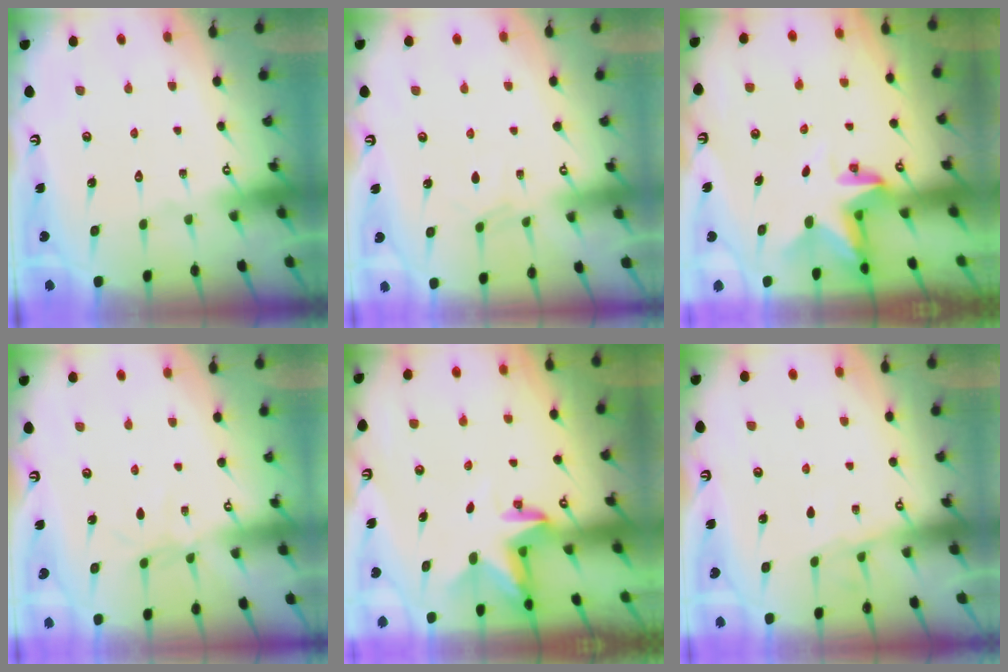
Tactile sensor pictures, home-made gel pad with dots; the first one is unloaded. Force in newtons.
{"total": 4.0, "press": 3.9, "slide": 0.5}
{"total": 2.9, "press": 2.9, "slide": 0.2}
{"total": 4.7, "press": 4.7, "slide": 0.4}
{"total": 2.9, "press": 2.9, "slide": 0.1}
{"total": 3.8, "press": 3.8, "slide": 0.5}